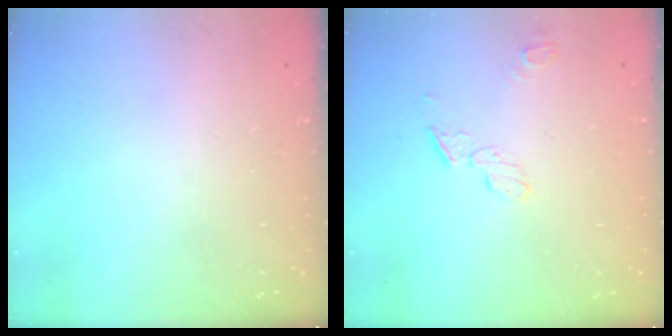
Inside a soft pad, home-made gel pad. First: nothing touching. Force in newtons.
{"total": 4.9, "press": 4.8, "slide": 0.5}